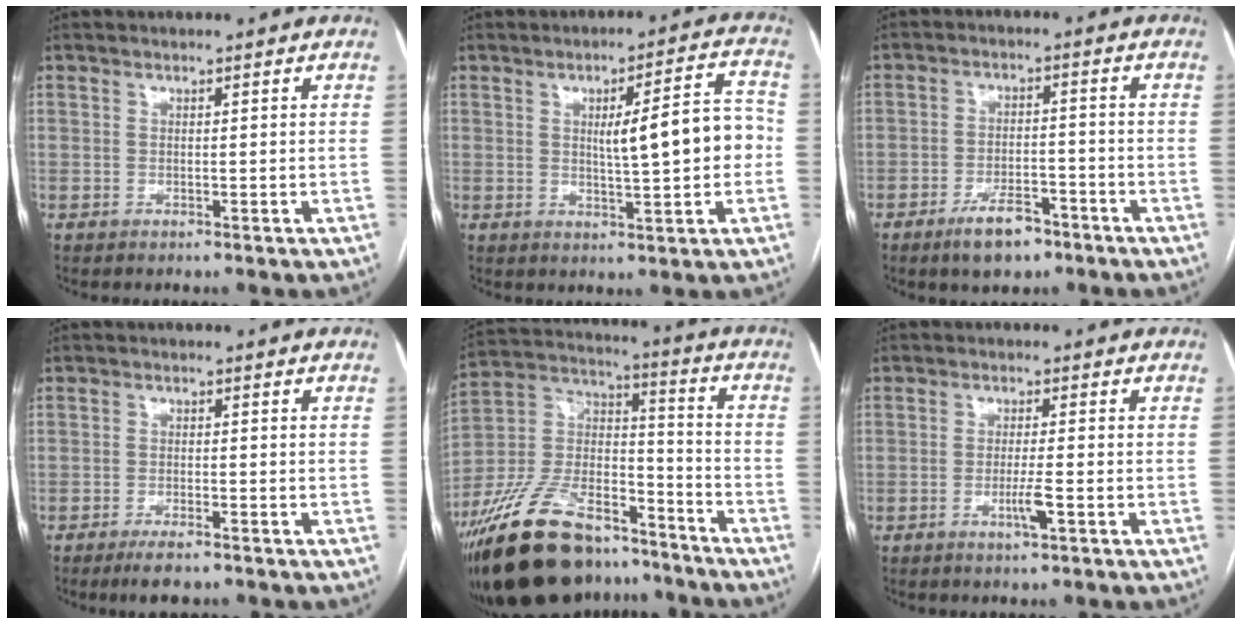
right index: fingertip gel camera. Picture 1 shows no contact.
{"total": 9.4, "force": [0.1, 1.6, 9.3], "torque": [-0.127, 0.022, 0.005]}
{"total": 6.5, "force": [-4.4, 2.7, 3.9], "torque": [-0.072, 0.000, -0.071]}
{"total": 3.7, "force": [-2.9, 0.7, 2.3], "torque": [-0.044, -0.005, -0.048]}
{"total": 24.9, "force": [-18.7, 10.5, 12.7], "torque": [-0.289, 0.009, -0.330]}
{"total": 3.3, "force": [-1.4, -0.1, 3.0], "torque": [-0.058, -0.005, -0.025]}